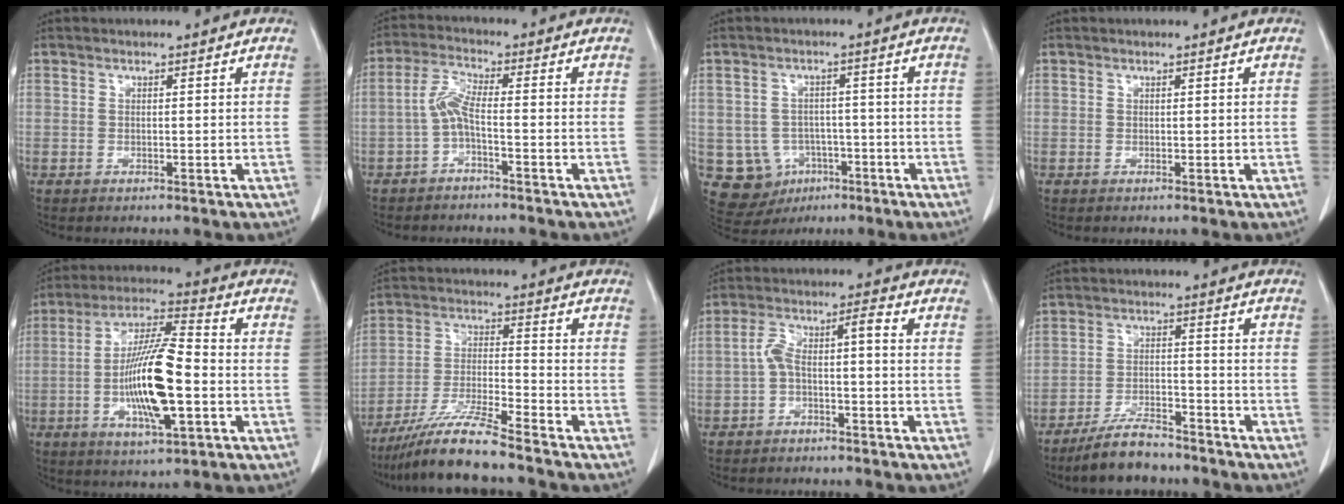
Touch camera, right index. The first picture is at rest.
{"total": 4.4, "force": [-1.6, 0.4, 4.1], "torque": [-0.089, 0.011, -0.032]}
{"total": 8.5, "force": [-2.9, 7.7, 2.0], "torque": [-0.047, 0.013, -0.029]}
{"total": 0.0}
{"total": 12.2, "force": [-2.5, 2.2, 11.8], "torque": [-0.225, 0.000, -0.044]}
{"total": 10.5, "force": [-8.8, -0.5, 5.8], "torque": [-0.113, -0.020, -0.165]}
{"total": 5.7, "force": [-1.1, 1.4, 5.4], "torque": [-0.108, 0.037, -0.021]}
{"total": 7.9, "force": [-6.9, 2.0, 3.2], "torque": [-0.062, -0.010, -0.124]}